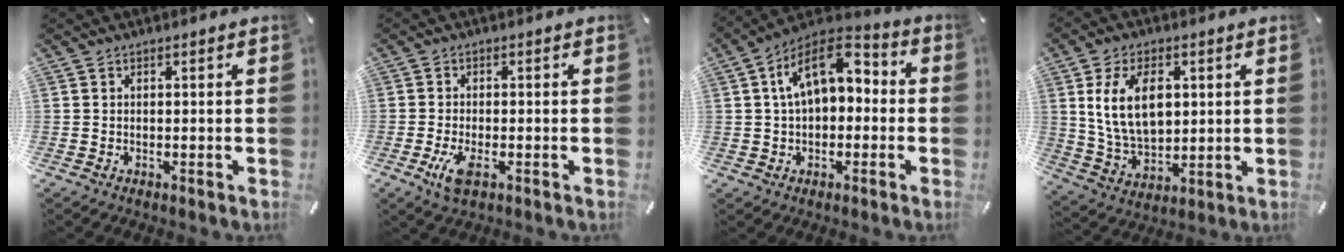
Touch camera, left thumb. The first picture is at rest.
{"total": 4.7, "force": [-1.8, 1.7, 4.0], "torque": [-0.097, -0.009, -0.036]}
{"total": 12.0, "force": [3.1, 7.9, 8.5], "torque": [-0.166, 0.002, 0.058]}
{"total": 12.8, "force": [3.0, 8.5, 9.2], "torque": [-0.193, 0.000, 0.051]}